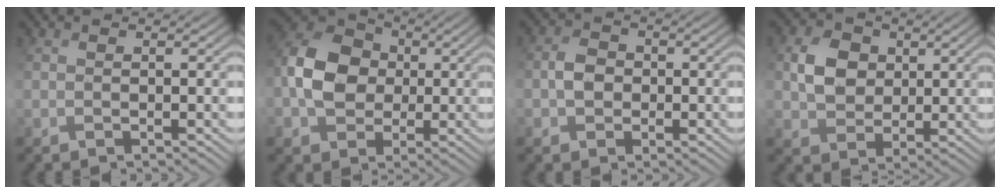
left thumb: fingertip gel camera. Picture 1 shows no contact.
{"total": 8.0, "force": [0.2, 6.5, 4.6], "torque": [-0.111, 0.018, -0.014]}
{"total": 2.5, "force": [-0.3, 2.4, 0.8], "torque": [-0.016, 0.010, -0.010]}
{"total": 4.7, "force": [1.8, 4.0, 1.7], "torque": [-0.038, 0.014, 0.026]}